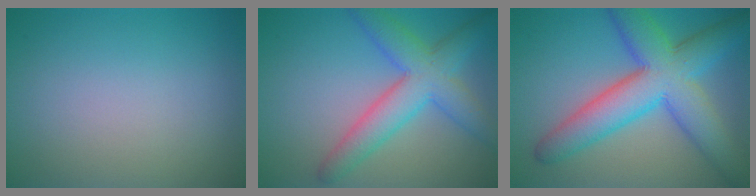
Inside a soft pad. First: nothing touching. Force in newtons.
{"total": 6.1, "press": 6.1, "slide": 0.2}
{"total": 9.6, "press": 9.6, "slide": 0.2}